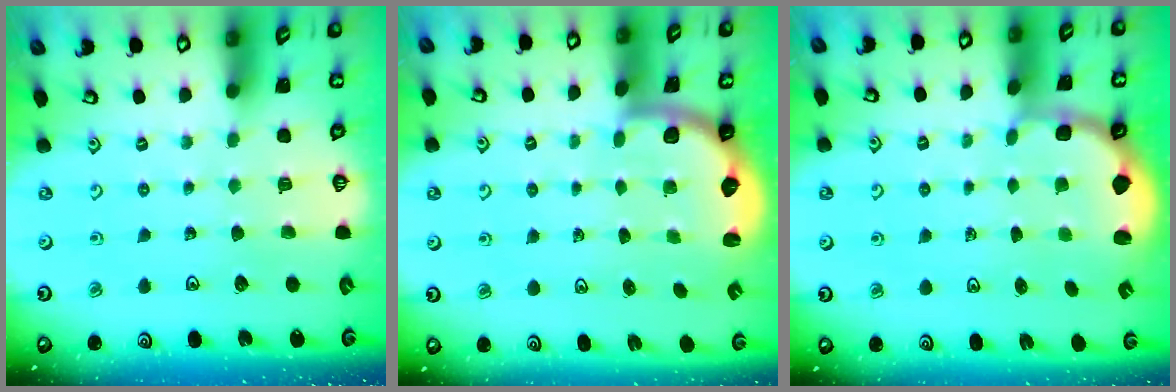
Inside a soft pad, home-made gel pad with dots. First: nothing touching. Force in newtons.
{"total": 2.3, "press": 1.9, "slide": 1.3}
{"total": 3.2, "press": 2.3, "slide": 2.2}